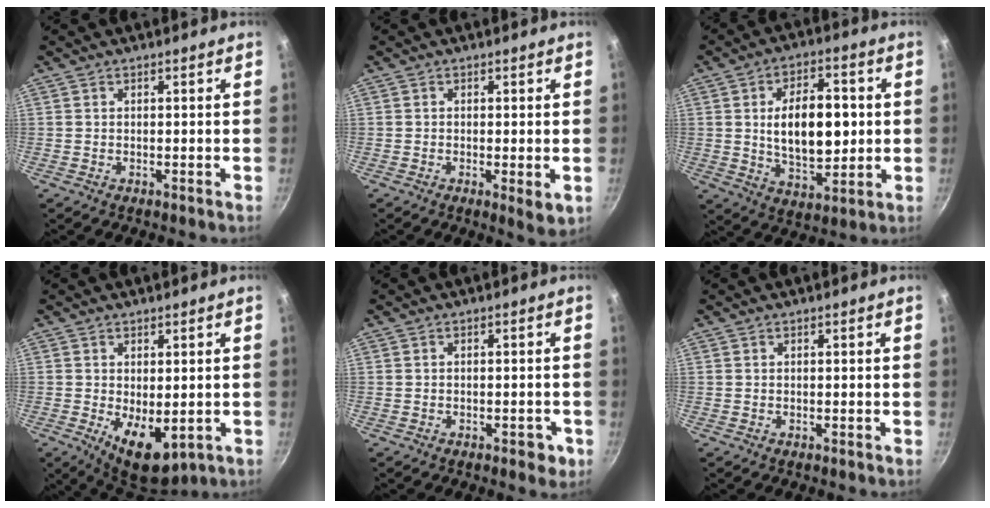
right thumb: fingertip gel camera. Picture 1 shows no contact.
{"total": 3.4, "force": [-0.7, 0.9, 3.3], "torque": [-0.053, -0.012, -0.012]}
{"total": 14.7, "force": [1.2, 8.0, 12.3], "torque": [-0.165, -0.002, 0.024]}
{"total": 9.6, "force": [-2.3, 4.9, 7.9], "torque": [-0.107, -0.013, -0.014]}
{"total": 2.7, "force": [-1.3, 1.4, 1.9], "torque": [-0.016, 0.006, -0.015]}
{"total": 0.0}